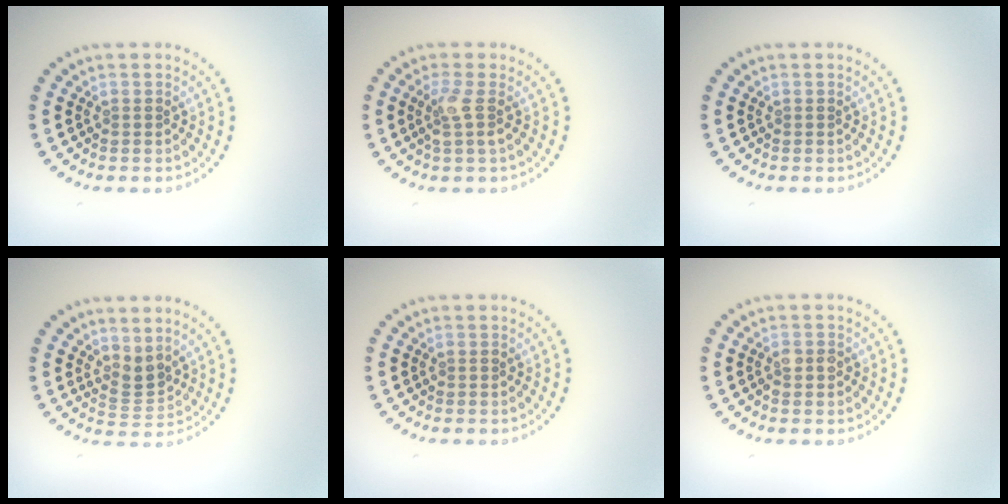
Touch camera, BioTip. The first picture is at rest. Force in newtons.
{"total": 1.9, "press": 1.5, "slide": 1.2}
{"total": 0.0}
{"total": 2.2, "press": 1.5, "slide": 1.6}
{"total": 0.6, "press": 0.6, "slide": 0.1}
{"total": 1.6, "press": 1.6, "slide": 0.3}